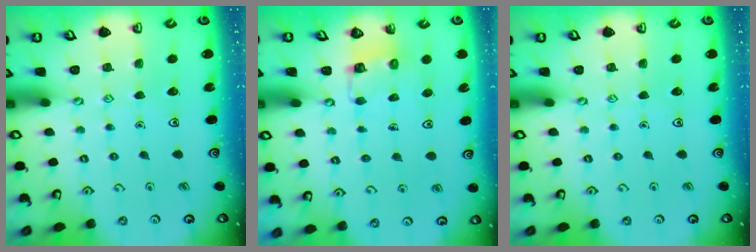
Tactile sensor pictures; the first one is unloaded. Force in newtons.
{"total": 3.1, "press": 3.1, "slide": 0.2}
{"total": 0.0}